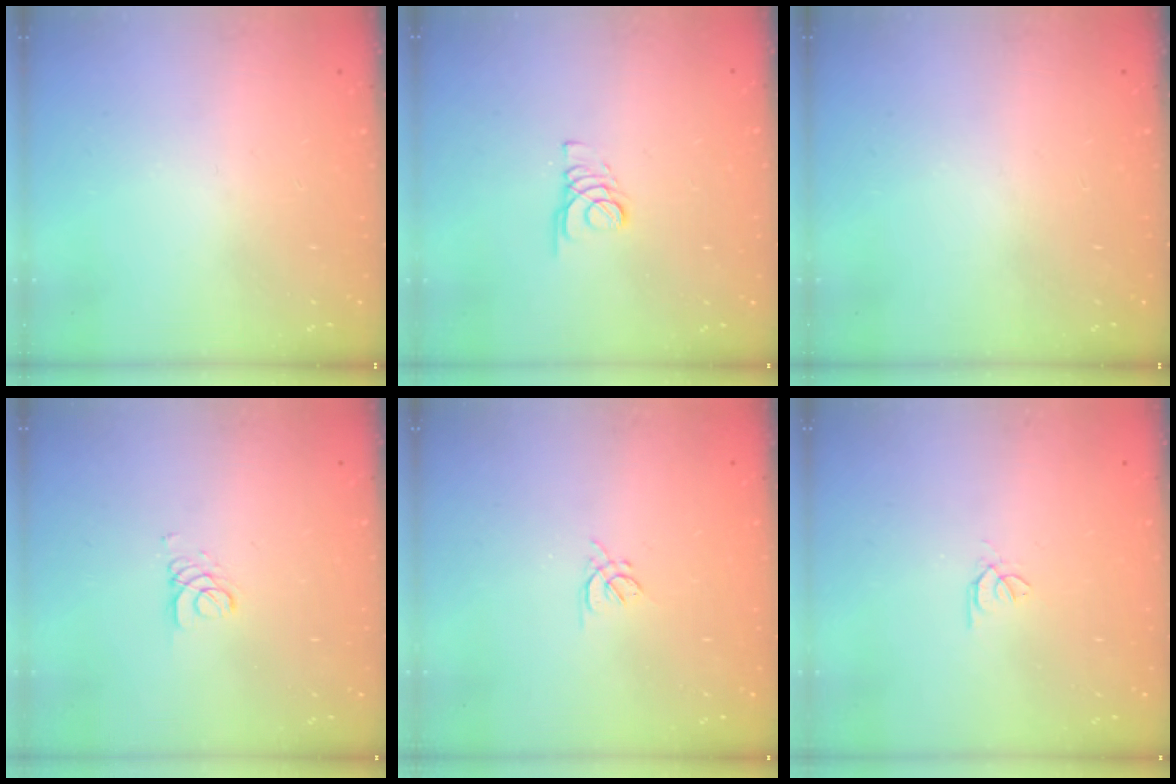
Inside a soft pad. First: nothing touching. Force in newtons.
{"total": 1.8, "press": 1.7, "slide": 0.1}
{"total": 0.0}
{"total": 2.7, "press": 2.7, "slide": 0.3}
{"total": 2.8, "press": 2.8, "slide": 0.7}
{"total": 0.5, "press": 0.4, "slide": 0.3}